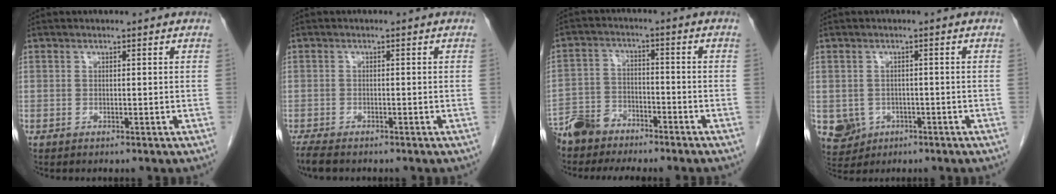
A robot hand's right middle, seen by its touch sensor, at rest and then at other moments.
{"total": 3.4, "force": [-2.8, 0.9, 1.7], "torque": [-0.034, -0.011, -0.043]}
{"total": 5.8, "force": [-5.2, 2.1, 1.4], "torque": [-0.032, -0.009, -0.102]}
{"total": 6.3, "force": [-2.2, 5.8, 1.3], "torque": [-0.035, 0.002, -0.025]}